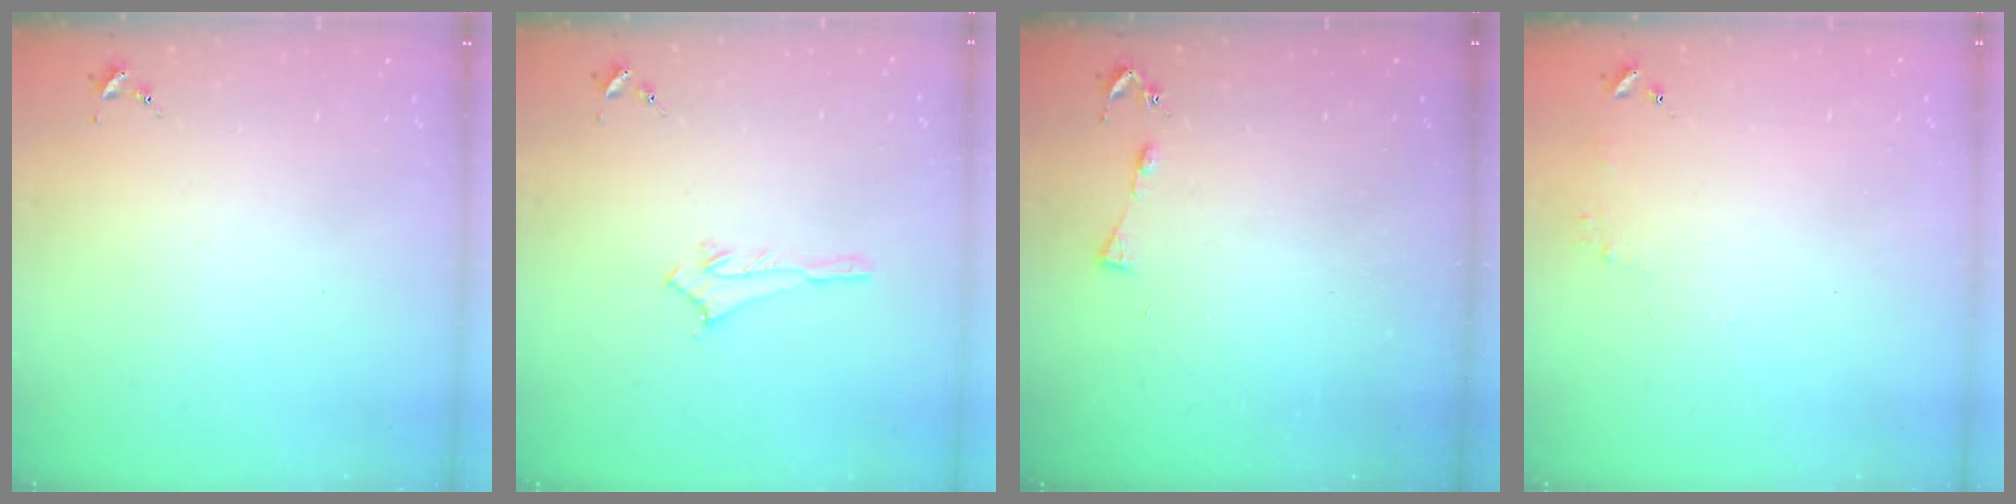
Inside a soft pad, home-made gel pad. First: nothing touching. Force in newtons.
{"total": 2.9, "press": 2.9, "slide": 0.2}
{"total": 3.7, "press": 3.7, "slide": 0.5}
{"total": 4.8, "press": 4.8, "slide": 0.4}